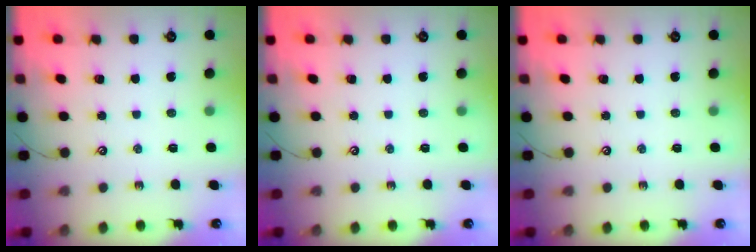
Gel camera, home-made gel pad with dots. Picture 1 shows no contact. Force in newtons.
{"total": 0.0}
{"total": 0.0}